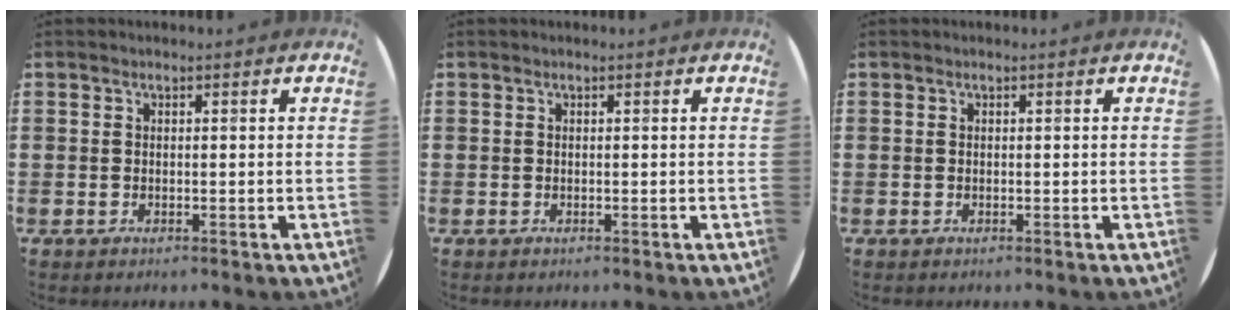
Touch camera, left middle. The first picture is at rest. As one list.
[{"total": 0.0}, {"total": 0.0}]